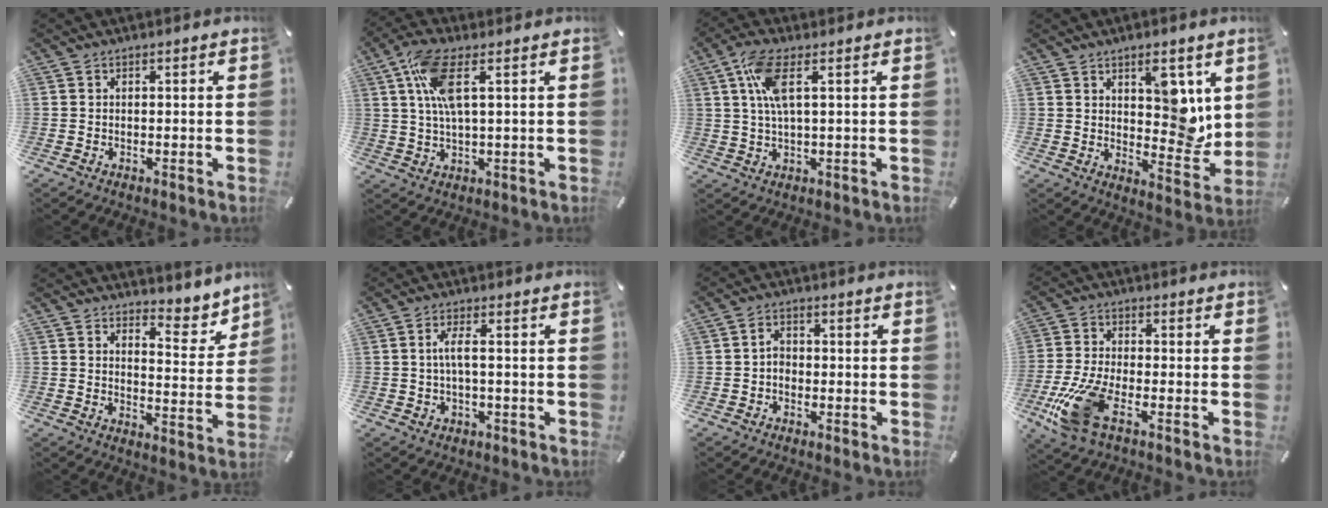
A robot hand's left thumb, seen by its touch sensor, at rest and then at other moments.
{"total": 10.0, "force": [3.2, 2.9, 9.0], "torque": [-0.190, -0.002, 0.055]}
{"total": 7.9, "force": [2.5, 2.2, 7.2], "torque": [-0.151, 0.000, 0.041]}
{"total": 9.9, "force": [4.5, 5.4, 7.0], "torque": [-0.066, -0.039, 0.073]}
{"total": 7.3, "force": [6.0, 3.6, 2.1], "torque": [-0.001, -0.061, 0.100]}
{"total": 4.7, "force": [0.2, 1.9, 4.3], "torque": [-0.088, 0.005, 0.000]}
{"total": 2.5, "force": [-0.6, 1.9, 1.6], "torque": [-0.029, 0.008, -0.013]}
{"total": 13.3, "force": [-5.2, 5.9, 10.8], "torque": [-0.231, -0.004, -0.086]}